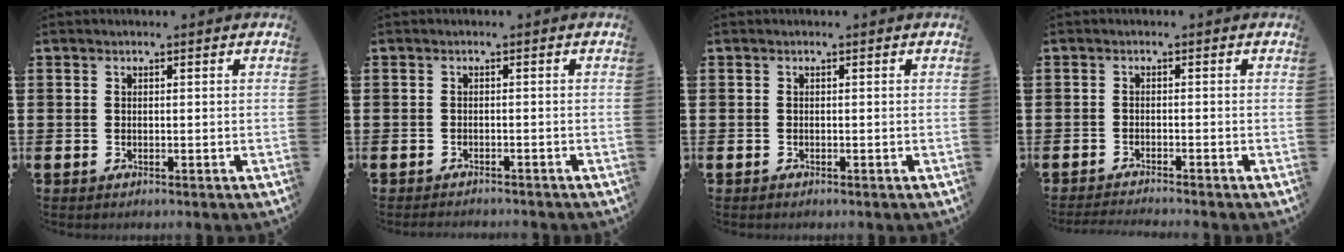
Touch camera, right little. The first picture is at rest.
{"total": 0.9, "force": [-0.9, 0.0, 0.0], "torque": [-0.001, -0.001, -0.018]}
{"total": 0.0}
{"total": 1.2, "force": [-1.2, -0.2, 0.2], "torque": [-0.002, -0.001, -0.023]}